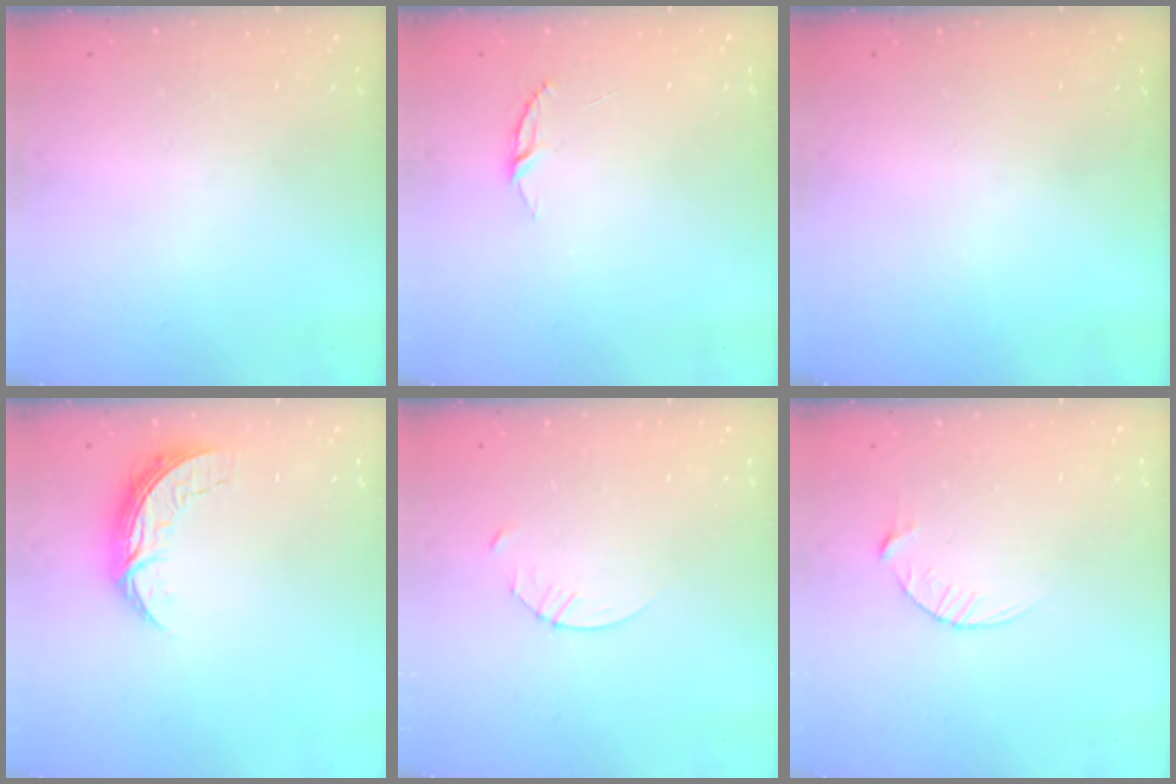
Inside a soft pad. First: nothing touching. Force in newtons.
{"total": 3.9, "press": 3.8, "slide": 0.4}
{"total": 0.0}
{"total": 7.2, "press": 7.1, "slide": 0.5}
{"total": 2.9, "press": 2.9, "slide": 0.4}
{"total": 3.6, "press": 3.5, "slide": 0.5}